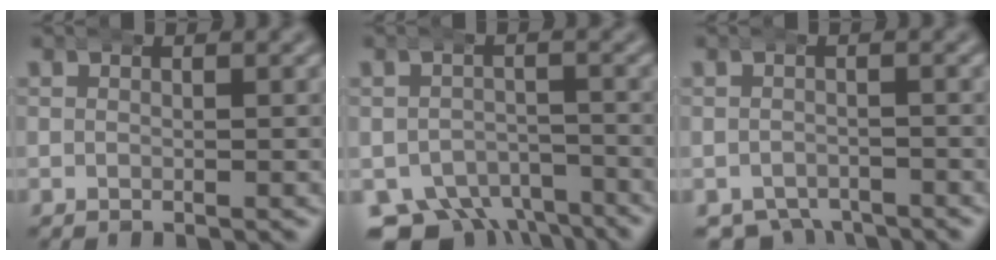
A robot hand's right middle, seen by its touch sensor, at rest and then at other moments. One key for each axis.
{"total": 8.3, "fx": -5.5, "fy": 5.4, "fz": 3.0, "tx": -0.057, "ty": -0.046, "tz": -0.081}
{"total": 4.8, "fx": -4.1, "fy": 2.2, "fz": 1.0, "tx": -0.013, "ty": -0.024, "tz": -0.058}